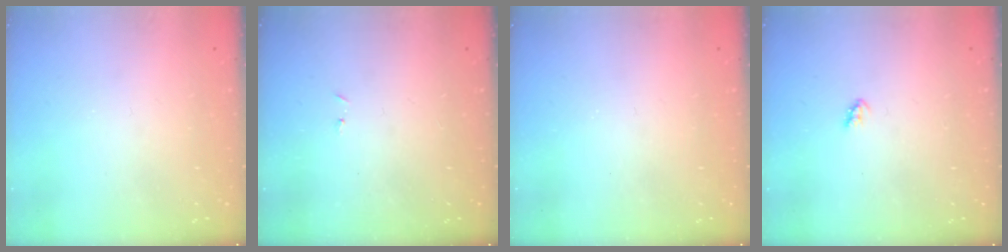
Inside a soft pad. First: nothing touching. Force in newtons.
{"total": 2.9, "press": 2.9, "slide": 0.4}
{"total": 0.0}
{"total": 2.7, "press": 2.7, "slide": 0.3}